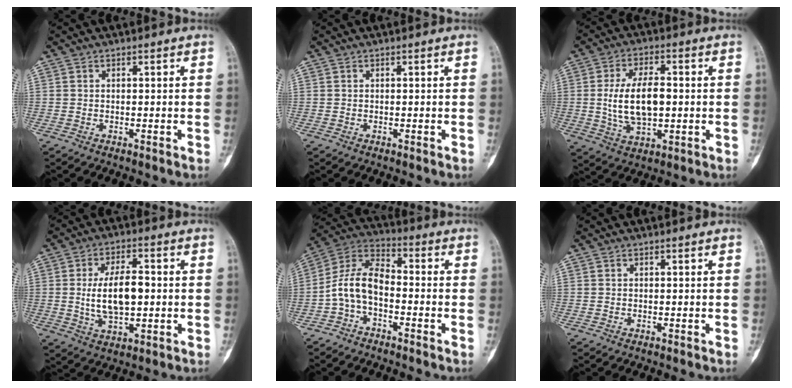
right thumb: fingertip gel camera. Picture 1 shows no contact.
{"total": 0.0}
{"total": 11.3, "force": [0.1, 5.9, 9.7], "torque": [-0.171, 0.004, 0.008]}
{"total": 10.5, "force": [0.1, 5.3, 9.1], "torque": [-0.154, 0.004, 0.006]}
{"total": 8.9, "force": [-2.7, 5.1, 6.8], "torque": [-0.128, 0.049, -0.065]}
{"total": 0.0}